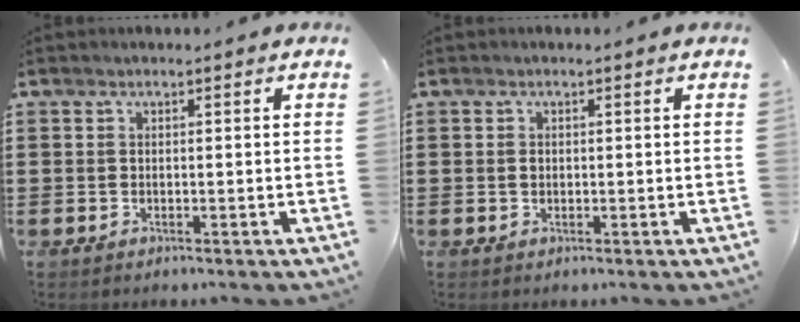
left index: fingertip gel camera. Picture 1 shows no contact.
{"total": 0.8, "force": [0.0, 0.6, 0.5], "torque": [-0.013, 0.002, -0.001]}